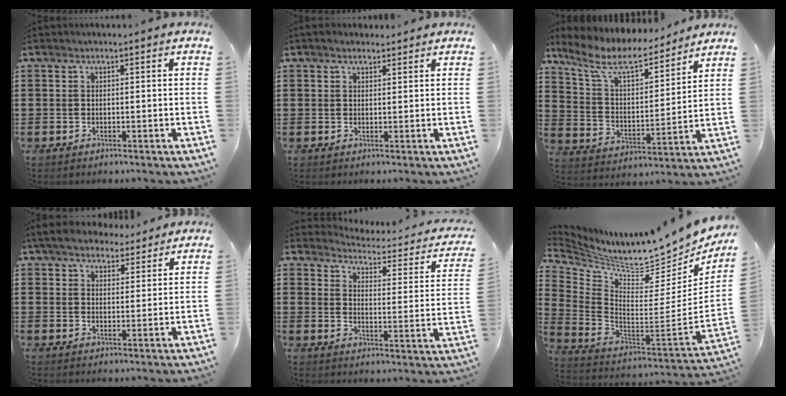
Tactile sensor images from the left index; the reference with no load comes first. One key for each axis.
{"total": 1.7, "fx": 1.4, "fy": 0.8, "fz": 0.5, "tx": -0.013, "ty": 0.006, "tz": 0.027}
{"total": 9.0, "fx": 7.2, "fy": 2.4, "fz": 4.9, "tx": -0.124, "ty": -0.037, "tz": 0.120}
{"total": 5.4, "fx": 4.8, "fy": 1.6, "fz": 1.8, "tx": -0.052, "ty": -0.010, "tz": 0.090}
{"total": 3.0, "fx": 2.9, "fy": 0.3, "fz": 0.6, "tx": -0.029, "ty": -0.031, "tz": 0.041}
{"total": 6.9, "fx": 6.5, "fy": 0.0, "fz": 2.4, "tx": -0.069, "ty": -0.084, "tz": 0.100}